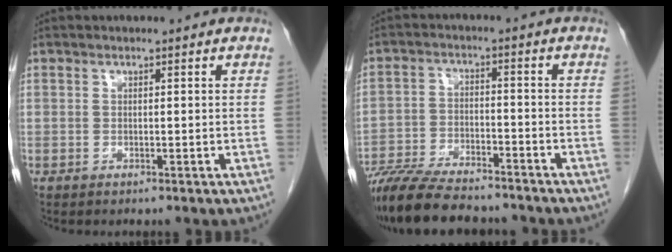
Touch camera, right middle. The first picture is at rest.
{"total": 14.7, "force": [-12.7, 3.1, 6.7], "torque": [-0.124, -0.017, -0.204]}